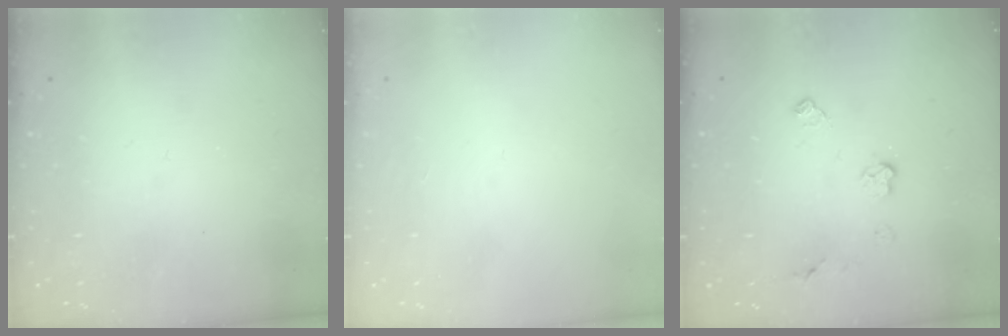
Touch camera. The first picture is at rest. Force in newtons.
{"total": 0.0}
{"total": 5.8, "press": 5.7, "slide": 0.5}